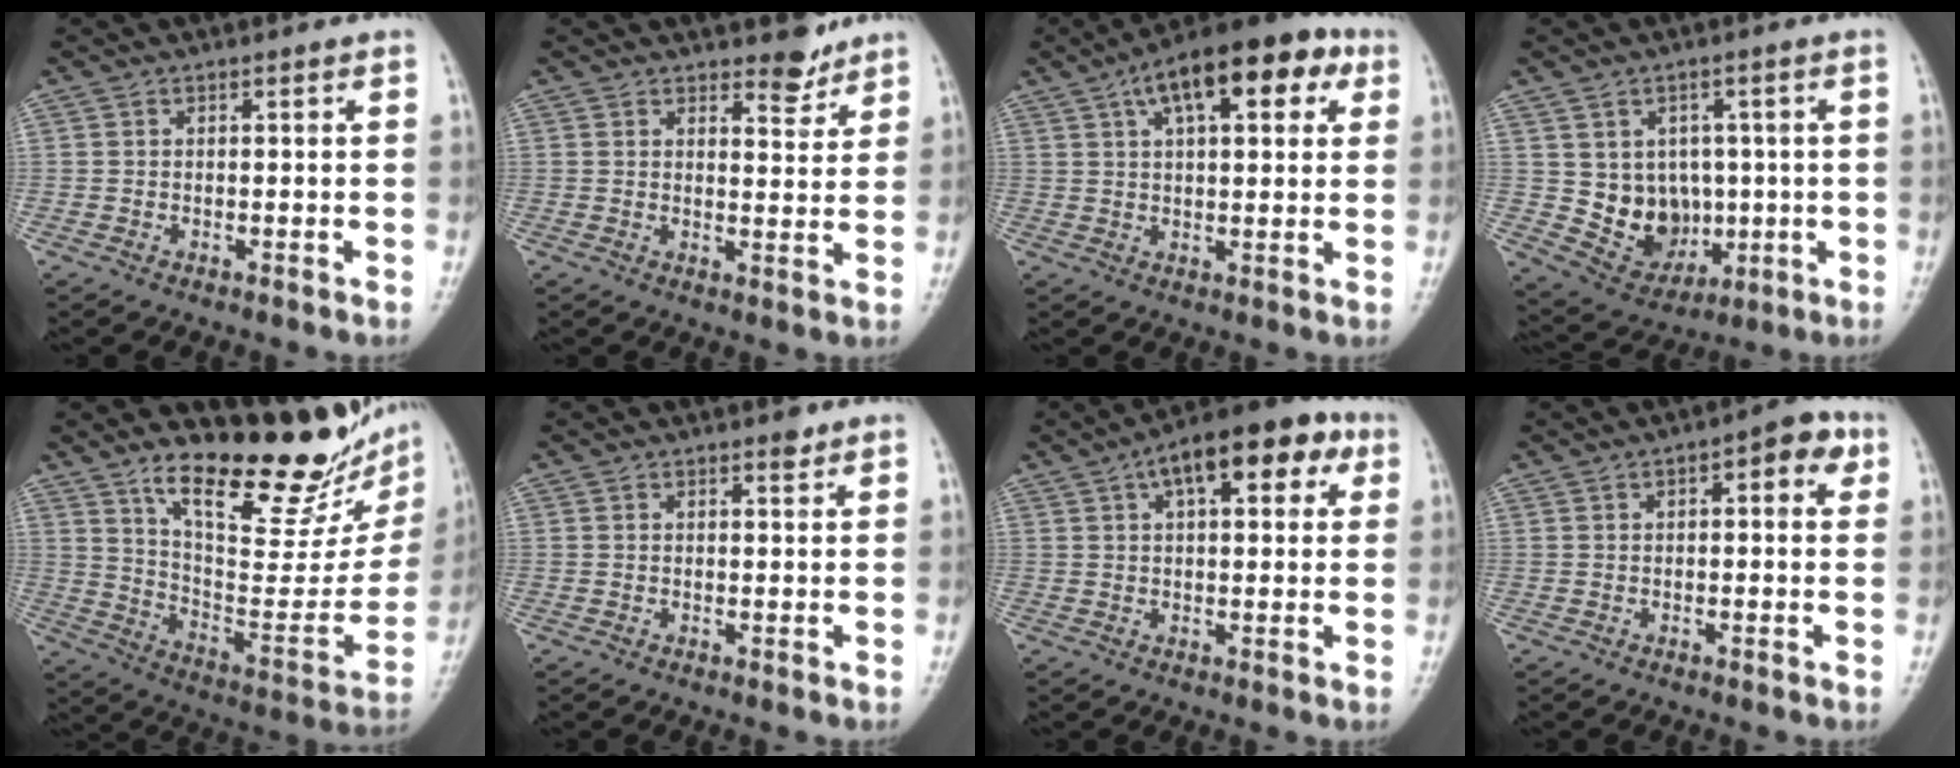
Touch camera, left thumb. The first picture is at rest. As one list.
[{"total": 4.1, "force": [3.4, 1.6, 1.5], "torque": [0.001, -0.027, 0.049]}, {"total": 15.9, "force": [6.9, 6.9, 12.5], "torque": [-0.158, 0.013, 0.099]}, {"total": 9.9, "force": [0.0, 8.4, 5.2], "torque": [-0.039, -0.009, 0.025]}, {"total": 23.4, "force": [16.8, 6.9, 14.8], "torque": [-0.172, -0.104, 0.263]}, {"total": 1.3, "force": [1.0, 0.6, 0.7], "torque": [-0.003, -0.005, 0.012]}, {"total": 14.0, "force": [5.7, 6.3, 11.1], "torque": [-0.123, 0.018, 0.074]}, {"total": 5.8, "force": [2.0, 2.5, 4.9], "torque": [-0.044, 0.008, 0.015]}]